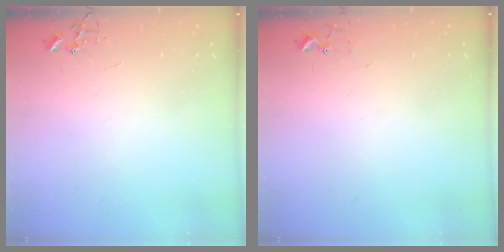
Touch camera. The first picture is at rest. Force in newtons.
{"total": 5.4, "press": 5.4, "slide": 0.7}